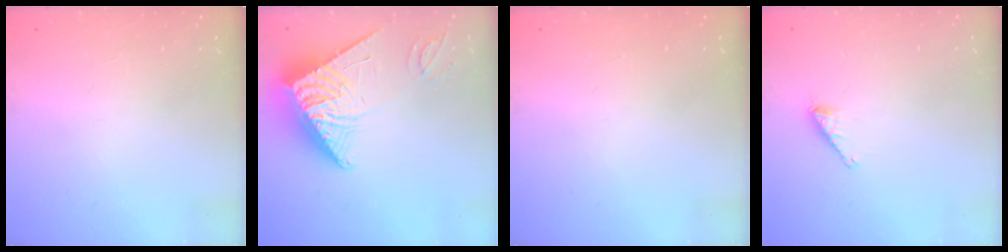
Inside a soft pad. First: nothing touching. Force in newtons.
{"total": 12.9, "press": 12.9, "slide": 1.3}
{"total": 0.0}
{"total": 1.8, "press": 1.7, "slide": 0.1}